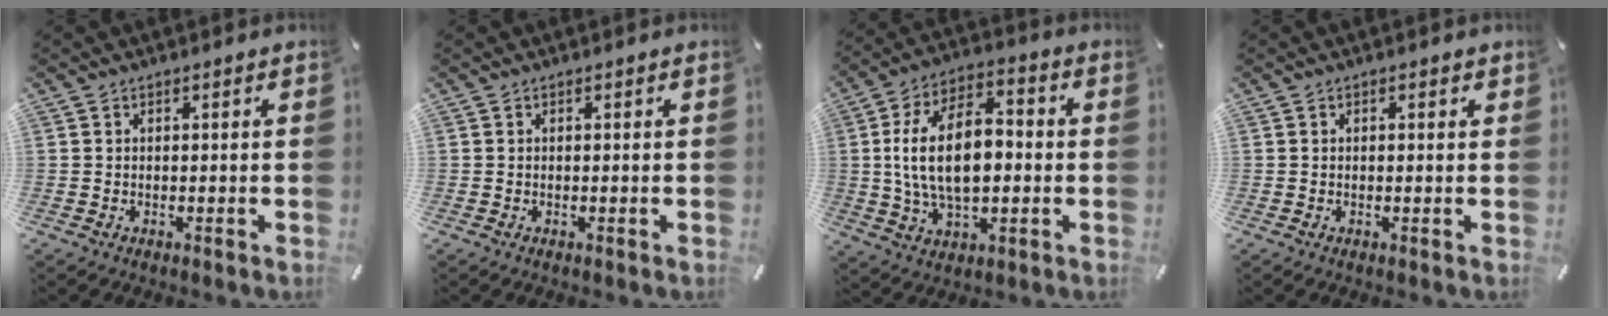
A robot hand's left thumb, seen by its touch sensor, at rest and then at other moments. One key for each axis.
{"total": 0.0}
{"total": 17.4, "fx": -0.3, "fy": 10.3, "fz": 14.0, "tx": -0.272, "ty": 0.009, "tz": -0.007}
{"total": 0.5, "fx": 0.1, "fy": 0.4, "fz": 0.4, "tx": 0.001, "ty": -0.001, "tz": -0.001}